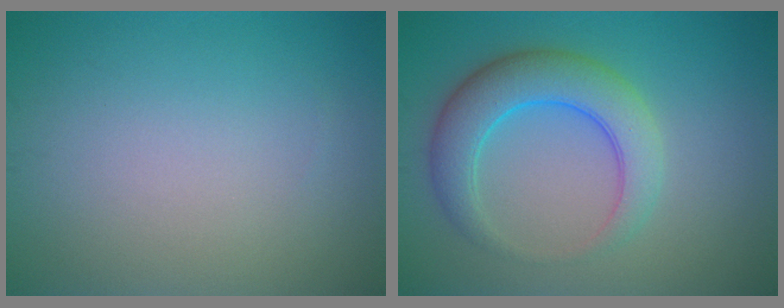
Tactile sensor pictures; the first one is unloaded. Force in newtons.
{"total": 5.6, "press": 5.6, "slide": 0.2}